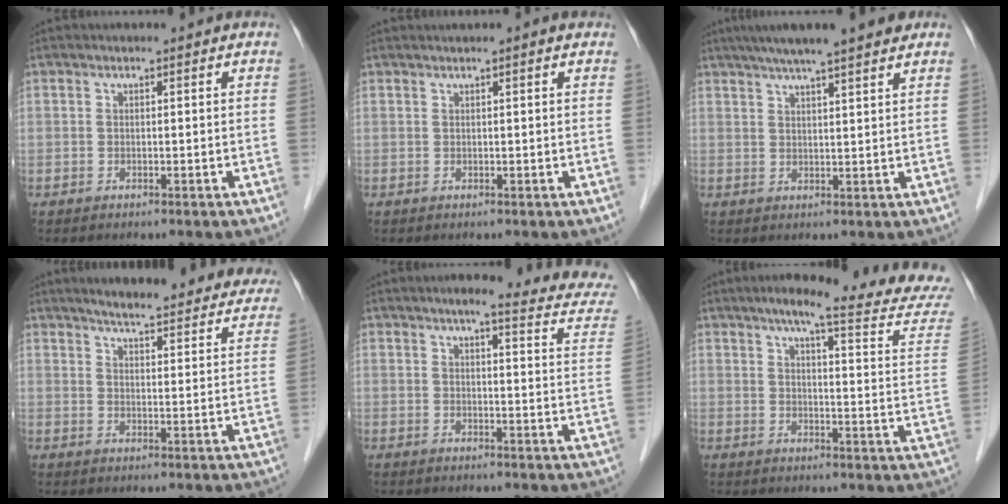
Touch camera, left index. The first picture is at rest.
{"total": 1.6, "force": [1.2, -0.1, 1.1], "torque": [-0.016, 0.017, 0.021]}
{"total": 10.6, "force": [8.4, 0.4, 6.4], "torque": [-0.098, 0.031, 0.114]}
{"total": 22.2, "force": [20.2, 3.8, 8.4], "torque": [-0.100, -0.025, 0.236]}
{"total": 15.0, "force": [12.7, 2.4, 7.5], "torque": [-0.074, -0.012, 0.126]}
{"total": 16.8, "force": [15.0, -0.3, 7.4], "torque": [-0.096, -0.053, 0.175]}